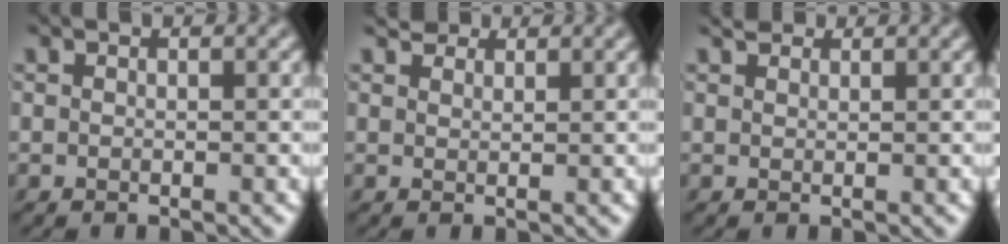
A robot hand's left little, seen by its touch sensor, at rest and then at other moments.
{"total": 1.8, "force": [1.6, 0.7, 0.5], "torque": [-0.016, -0.001, 0.033]}
{"total": 1.1, "force": [1.0, 0.4, 0.3], "torque": [-0.011, 0.006, 0.019]}